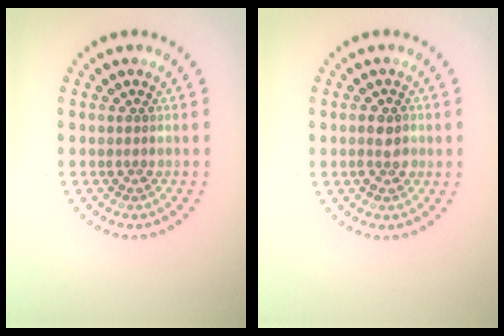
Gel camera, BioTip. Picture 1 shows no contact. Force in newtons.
{"total": 1.9, "press": 1.8, "slide": 0.5}